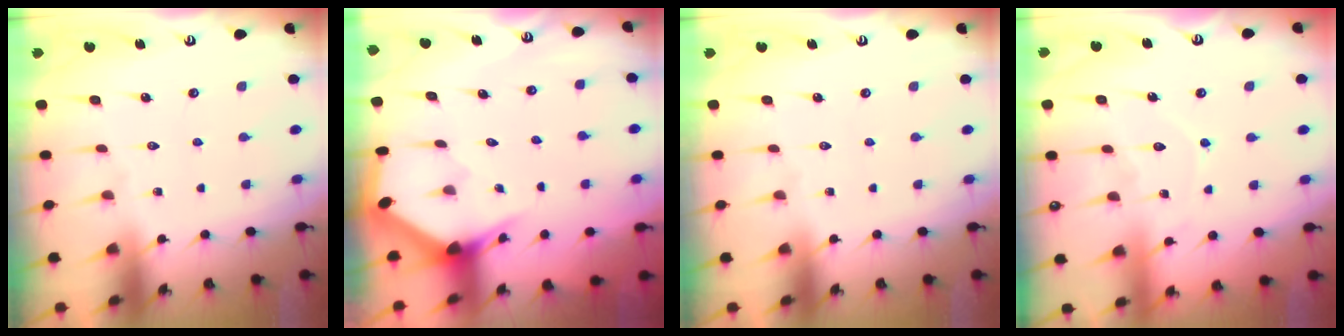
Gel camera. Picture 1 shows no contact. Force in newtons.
{"total": 2.9, "press": 2.9, "slide": 0.1}
{"total": 0.0}
{"total": 6.5, "press": 6.4, "slide": 0.7}